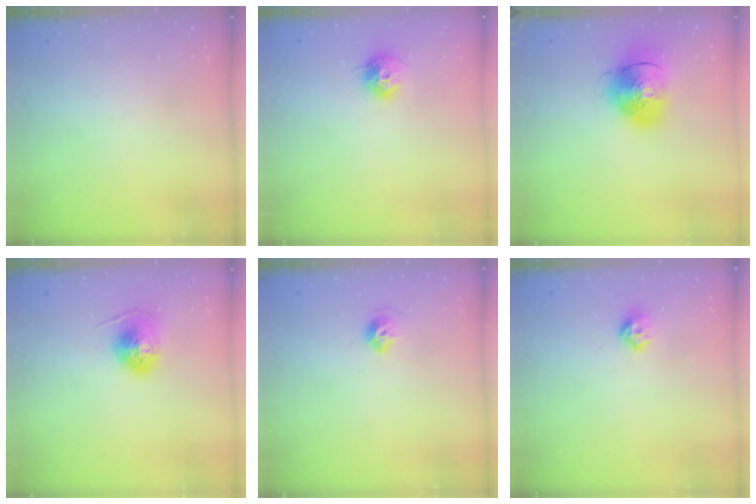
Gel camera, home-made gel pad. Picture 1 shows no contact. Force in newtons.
{"total": 8.7, "press": 8.7, "slide": 0.2}
{"total": 11.1, "press": 11.0, "slide": 2.0}
{"total": 8.5, "press": 8.5, "slide": 0.3}
{"total": 6.9, "press": 6.8, "slide": 0.9}
{"total": 7.9, "press": 7.9, "slide": 0.6}